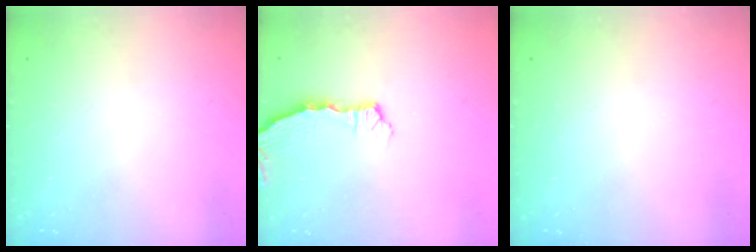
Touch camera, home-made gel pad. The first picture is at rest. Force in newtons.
{"total": 2.4, "press": 2.4, "slide": 0.3}
{"total": 0.0}